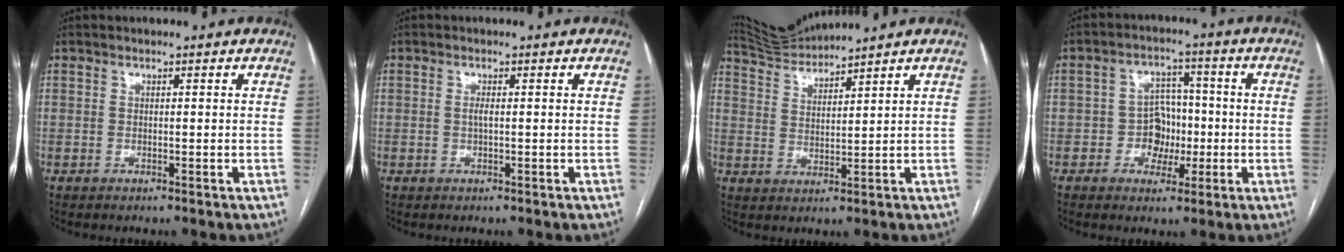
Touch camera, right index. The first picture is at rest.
{"total": 0.8, "force": [0.0, 0.0, 0.8], "torque": [-0.019, -0.001, -0.001]}
{"total": 5.0, "force": [4.8, -1.2, -0.4], "torque": [-0.004, 0.000, 0.105]}
{"total": 5.6, "force": [-1.3, 4.7, 2.8], "torque": [-0.041, 0.019, -0.020]}